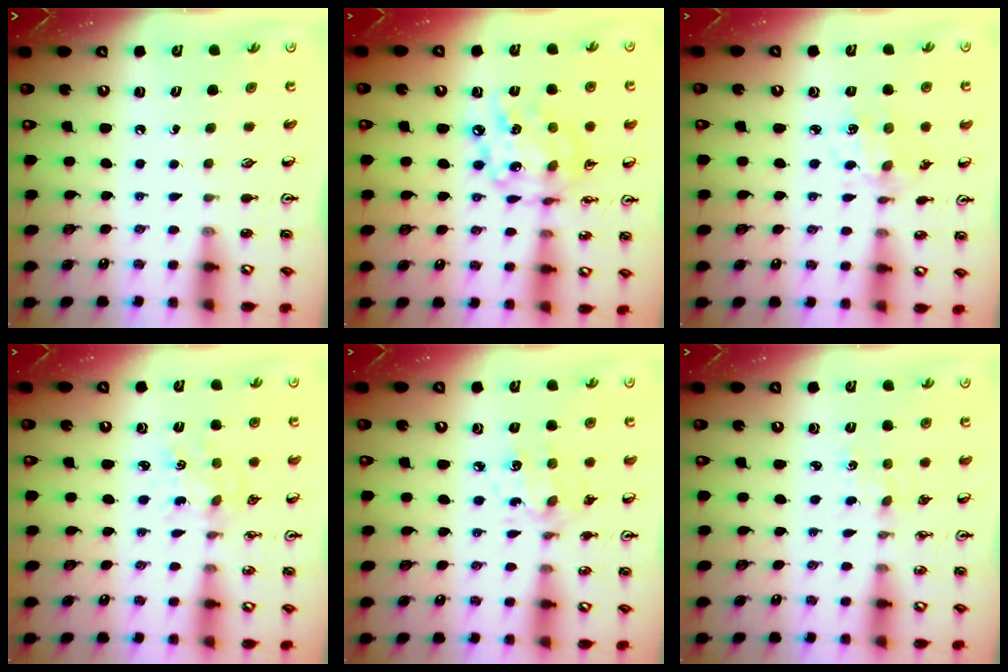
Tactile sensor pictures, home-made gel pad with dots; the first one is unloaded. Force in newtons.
{"total": 14.3, "press": 14.3, "slide": 1.1}
{"total": 3.0, "press": 2.9, "slide": 0.6}
{"total": 4.2, "press": 4.2, "slide": 0.4}
{"total": 5.0, "press": 4.7, "slide": 1.7}
{"total": 0.0}